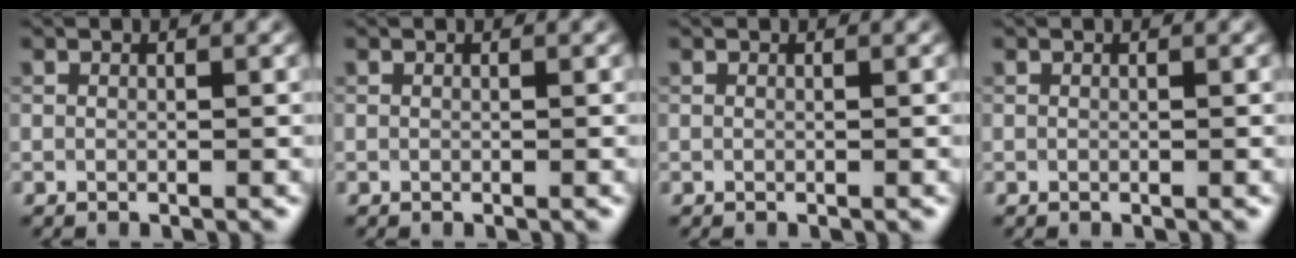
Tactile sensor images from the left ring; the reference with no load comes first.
{"total": 0.0}
{"total": 0.0}
{"total": 0.0}